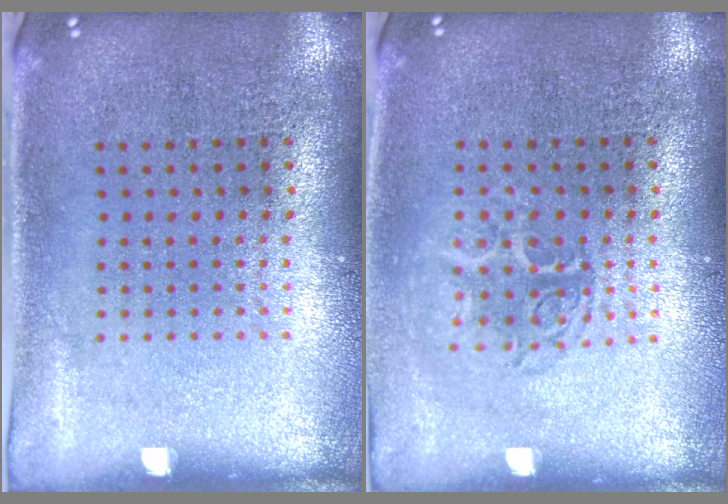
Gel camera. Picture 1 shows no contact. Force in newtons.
{"total": 1.3, "press": 1.1, "slide": 0.7}